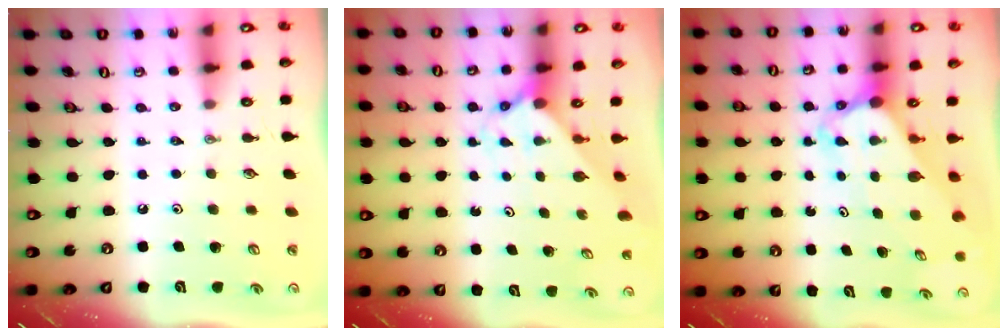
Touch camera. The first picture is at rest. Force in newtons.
{"total": 1.6, "press": 1.6, "slide": 0.1}
{"total": 4.0, "press": 3.9, "slide": 0.3}